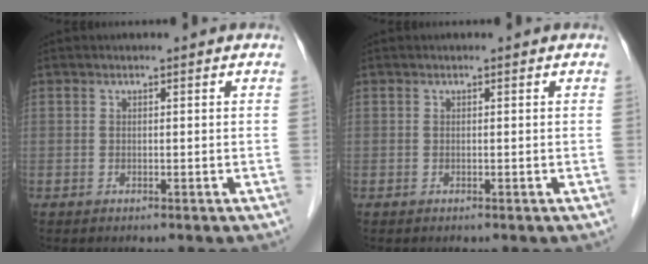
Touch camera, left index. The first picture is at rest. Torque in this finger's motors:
{"motor_torque": [-0.03, -0.01, 0.00, 0.00]}